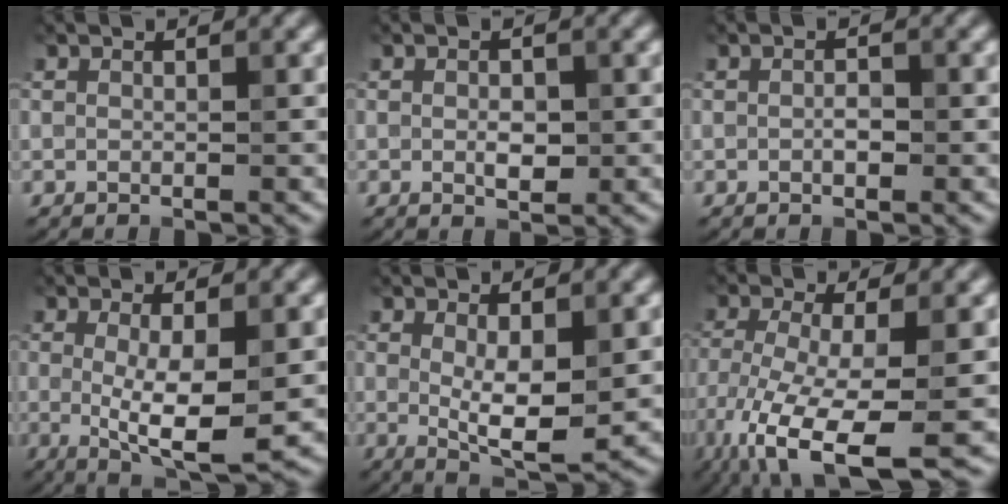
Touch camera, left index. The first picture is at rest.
{"total": 1.9, "force": [-0.1, 1.1, 1.6], "torque": [-0.026, -0.003, 0.000]}
{"total": 1.1, "force": [-0.2, 0.5, 0.9], "torque": [-0.017, 0.001, -0.003]}
{"total": 5.9, "force": [-0.5, 1.4, 5.7], "torque": [-0.099, -0.015, -0.003]}
{"total": 4.8, "force": [0.1, 1.4, 4.6], "torque": [-0.081, -0.012, 0.007]}
{"total": 11.0, "force": [-5.4, 3.4, 8.9], "torque": [-0.186, -0.032, -0.096]}